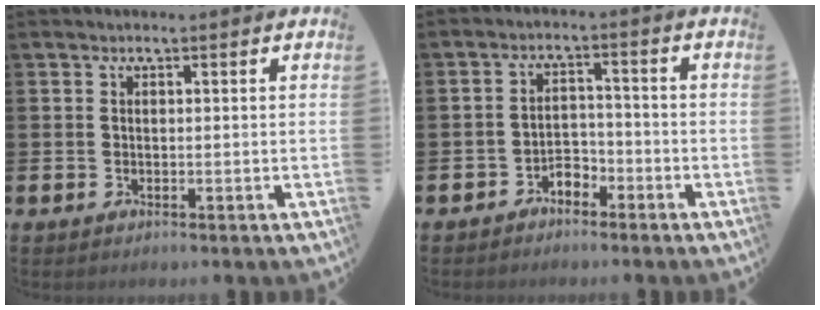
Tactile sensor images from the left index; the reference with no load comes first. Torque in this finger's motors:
{"motor_torque": [-0.14, 0.22, 0.05, 0.03]}